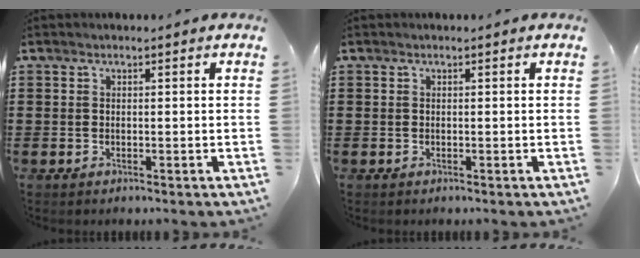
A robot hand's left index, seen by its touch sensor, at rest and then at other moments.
{"total": 0.0}